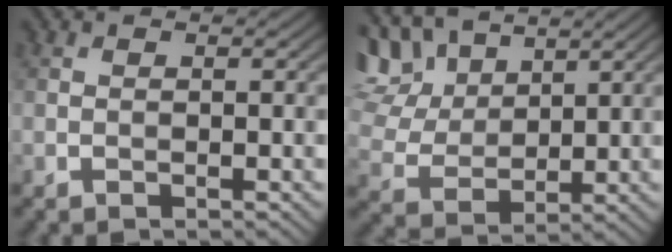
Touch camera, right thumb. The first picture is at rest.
{"total": 10.1, "force": [6.8, 5.0, 5.6], "torque": [-0.166, 0.013, 0.131]}